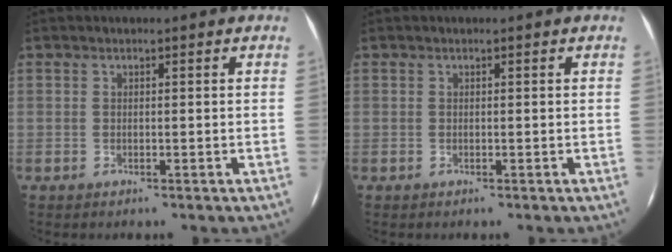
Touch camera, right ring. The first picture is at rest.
{"total": 0.0}